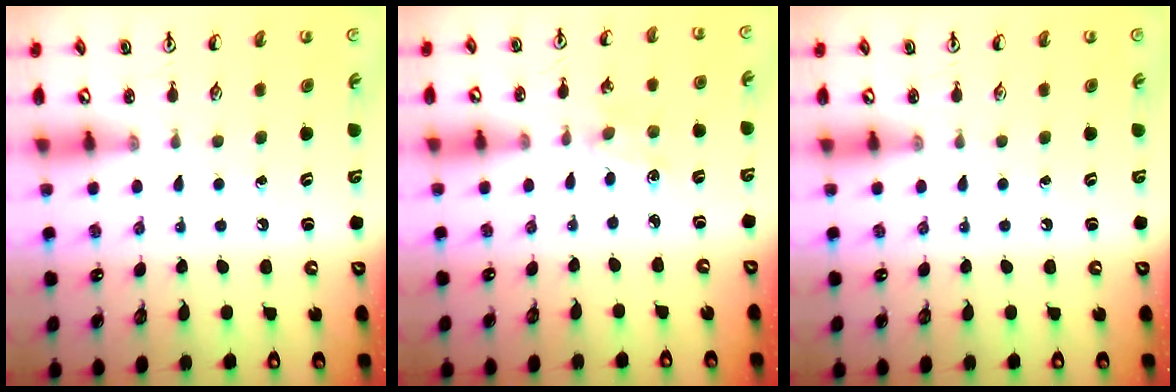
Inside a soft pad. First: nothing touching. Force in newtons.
{"total": 1.4, "press": 1.4, "slide": 0.2}
{"total": 0.0}